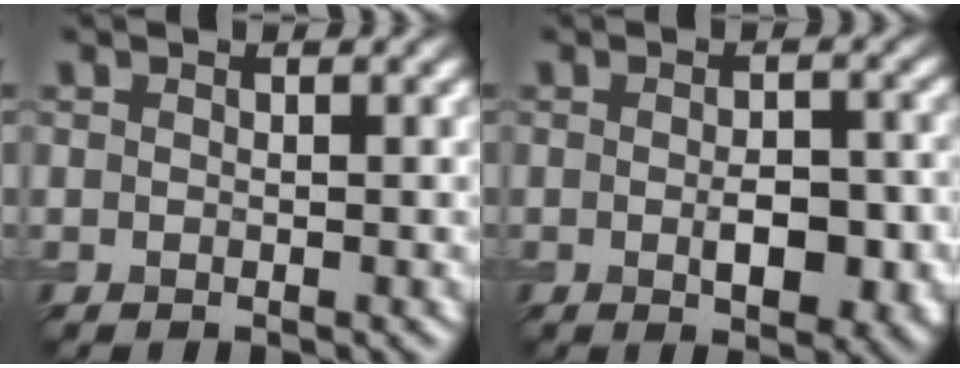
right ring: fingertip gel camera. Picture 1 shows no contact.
{"total": 4.4, "force": [-1.2, 2.0, 3.7], "torque": [-0.058, -0.011, -0.014]}